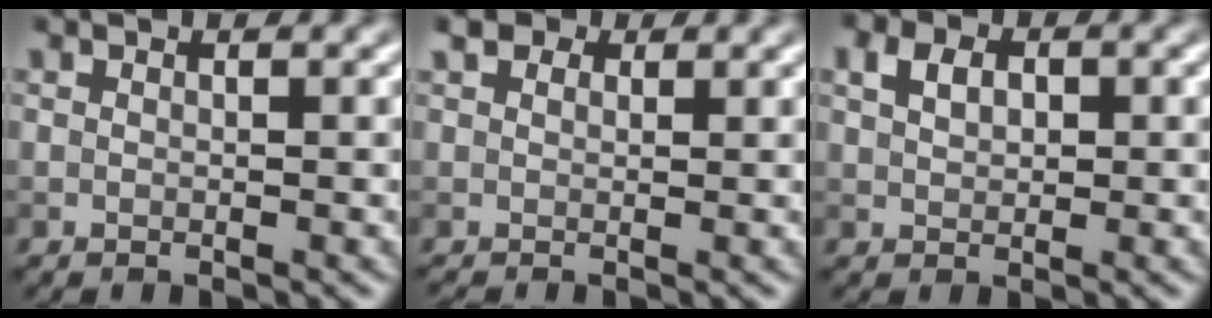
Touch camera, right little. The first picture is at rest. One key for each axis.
{"total": 1.9, "fx": 0.8, "fy": 1.3, "fz": 1.1, "tx": -0.022, "ty": 0.004, "tz": 0.010}
{"total": 2.5, "fx": 0.8, "fy": 1.8, "fz": 1.6, "tx": -0.033, "ty": 0.007, "tz": 0.011}